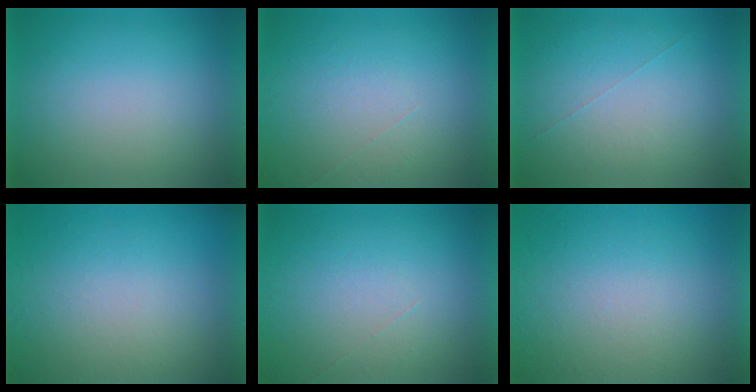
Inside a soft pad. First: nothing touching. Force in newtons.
{"total": 1.2}
{"total": 1.0}
{"total": 5.1}
{"total": 1.2}
{"total": 8.4}